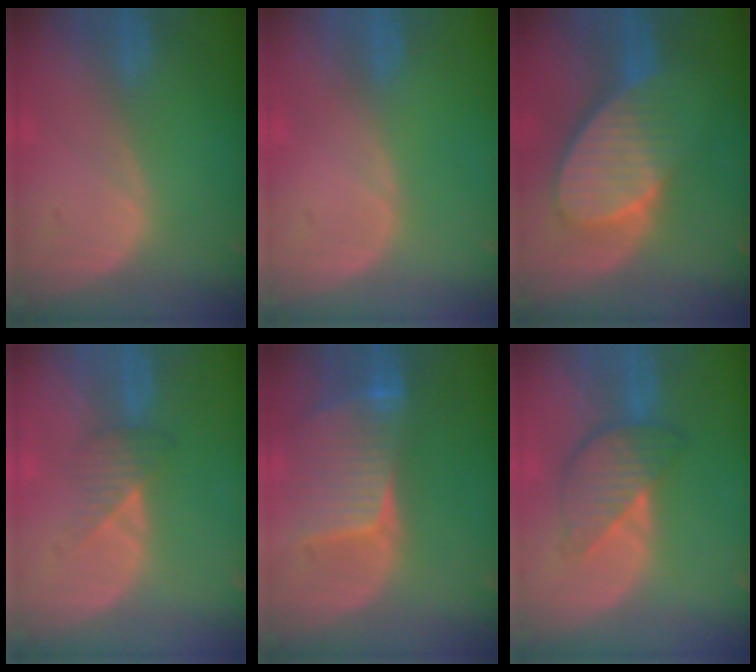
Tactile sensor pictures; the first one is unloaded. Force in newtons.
{"total": 0.0}
{"total": 9.4, "press": 8.3, "slide": 4.6}
{"total": 3.3, "press": 3.1, "slide": 1.1}
{"total": 8.1, "press": 7.8, "slide": 2.3}
{"total": 6.2, "press": 6.2, "slide": 0.3}